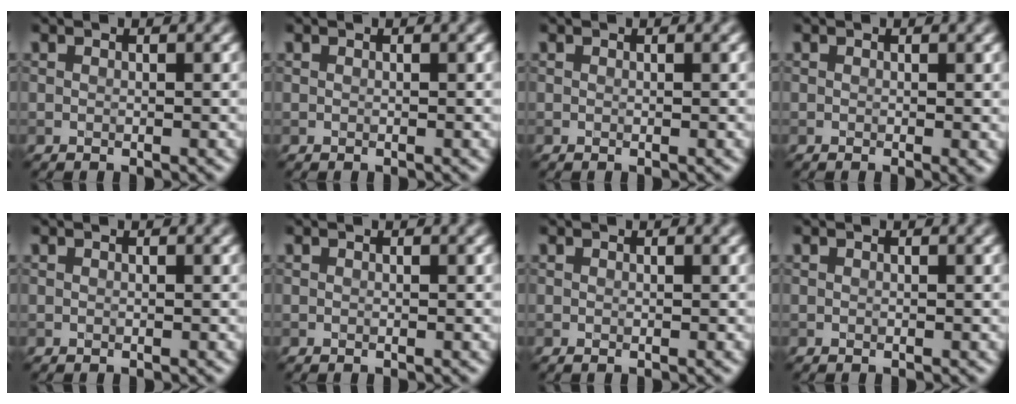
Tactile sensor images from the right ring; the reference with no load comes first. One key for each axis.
{"total": 0.0}
{"total": 0.0}
{"total": 0.9, "fx": -0.1, "fy": 0.1, "fz": 0.9, "tx": -0.008, "ty": -0.006, "tz": -0.002}
{"total": 0.0}
{"total": 0.0}
{"total": 0.0}
{"total": 0.0}